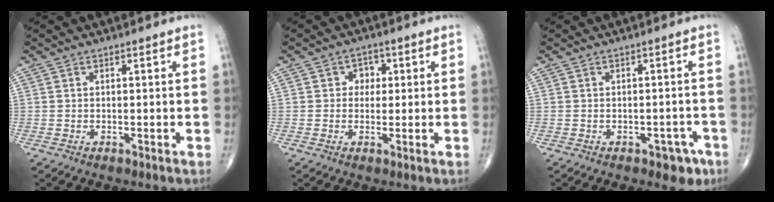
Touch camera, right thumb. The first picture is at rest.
{"total": 3.3, "force": [0.6, 2.9, 1.5], "torque": [0.008, 0.005, 0.001]}
{"total": 4.0, "force": [-2.3, 2.3, 2.2], "torque": [-0.006, 0.016, -0.025]}